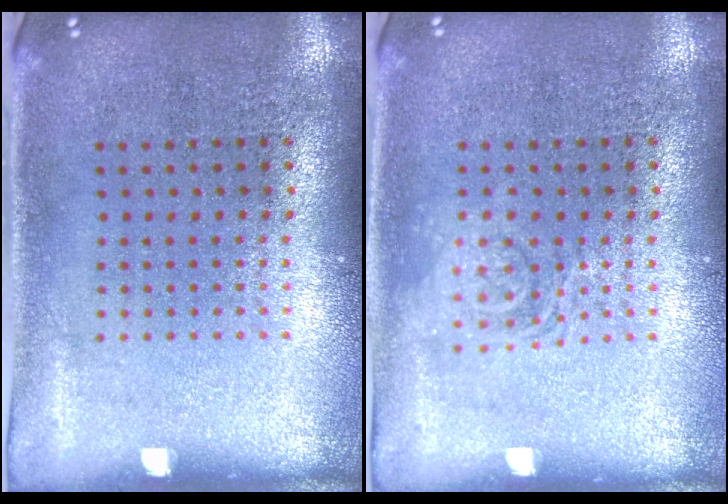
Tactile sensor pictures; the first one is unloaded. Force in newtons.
{"total": 1.9, "press": 1.9, "slide": 0.3}